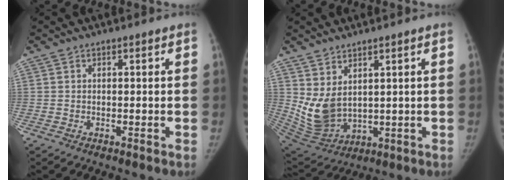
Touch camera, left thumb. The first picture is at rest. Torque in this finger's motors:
{"motor_torque": [1.07, 1.17, 0.74, -1.07, 0.39]}